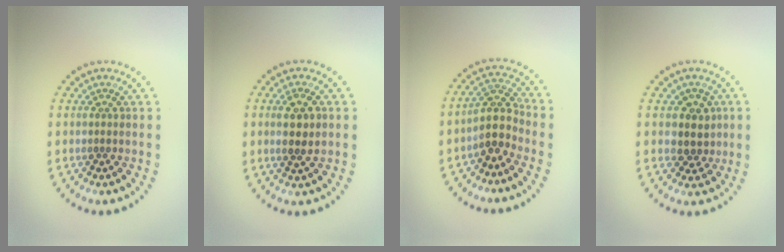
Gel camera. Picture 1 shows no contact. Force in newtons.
{"total": 2.3, "press": 2.2, "slide": 0.6}
{"total": 3.2, "press": 2.5, "slide": 2.1}
{"total": 2.8, "press": 2.4, "slide": 1.4}